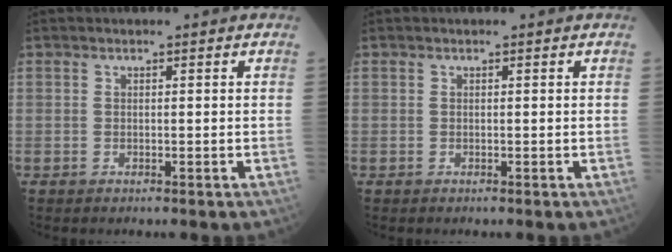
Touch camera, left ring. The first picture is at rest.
{"total": 0.0}